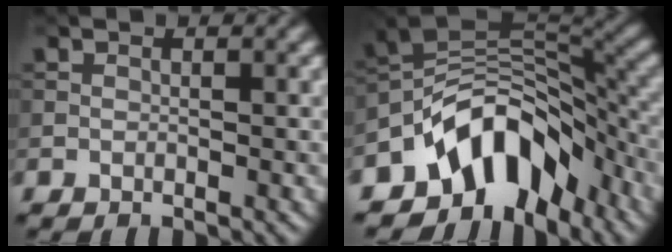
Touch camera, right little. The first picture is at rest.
{"total": 10.0, "force": [-5.9, 5.9, 5.5], "torque": [-0.061, 0.012, -0.117]}